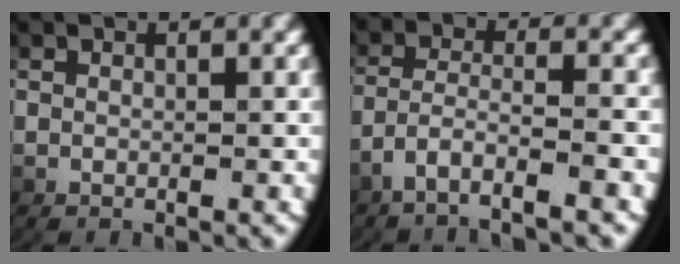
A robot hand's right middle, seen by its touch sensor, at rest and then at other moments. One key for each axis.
{"total": 4.5, "fx": -3.5, "fy": 0.9, "fz": 2.6, "tx": -0.063, "ty": -0.016, "tz": -0.050}